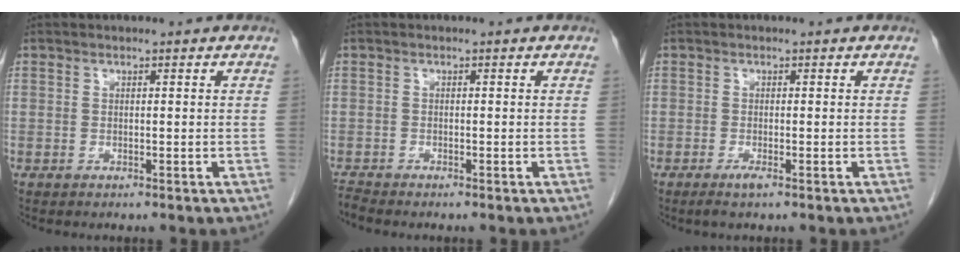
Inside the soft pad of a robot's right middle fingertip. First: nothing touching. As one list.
[{"total": 1.3, "force": [-1.2, -0.4, -0.1], "torque": [-0.005, -0.010, -0.025]}, {"total": 1.4, "force": [-0.9, 0.0, 1.1], "torque": [-0.026, -0.004, -0.019]}]